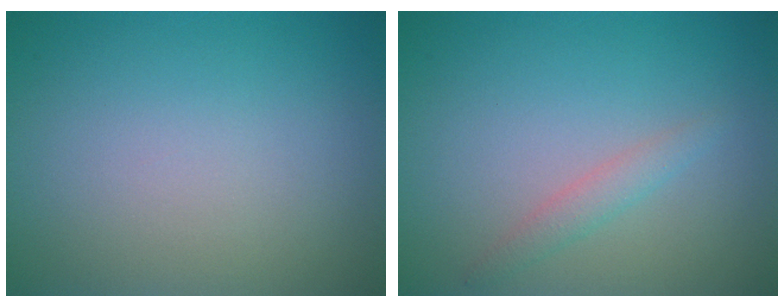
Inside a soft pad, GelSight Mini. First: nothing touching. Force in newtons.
{"total": 1.3, "press": 1.3, "slide": 0.1}